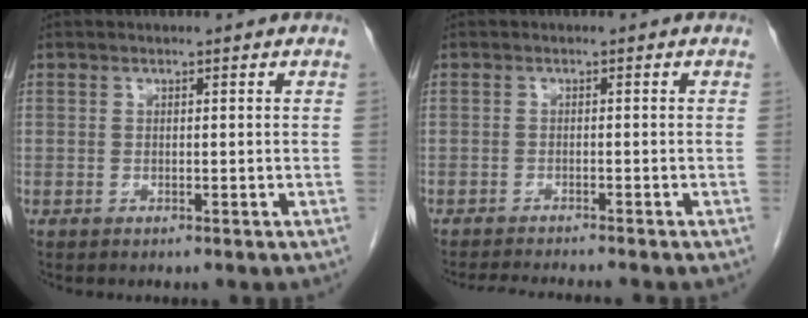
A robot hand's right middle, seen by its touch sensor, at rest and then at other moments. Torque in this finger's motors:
{"motor_torque": [0.01, -0.01, 0.00, 0.00]}